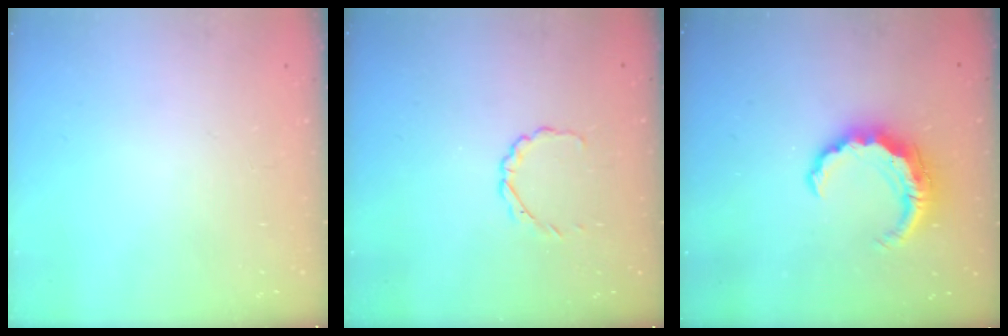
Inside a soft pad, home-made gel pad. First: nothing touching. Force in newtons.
{"total": 2.3, "press": 2.1, "slide": 0.8}
{"total": 9.4, "press": 9.3, "slide": 1.0}